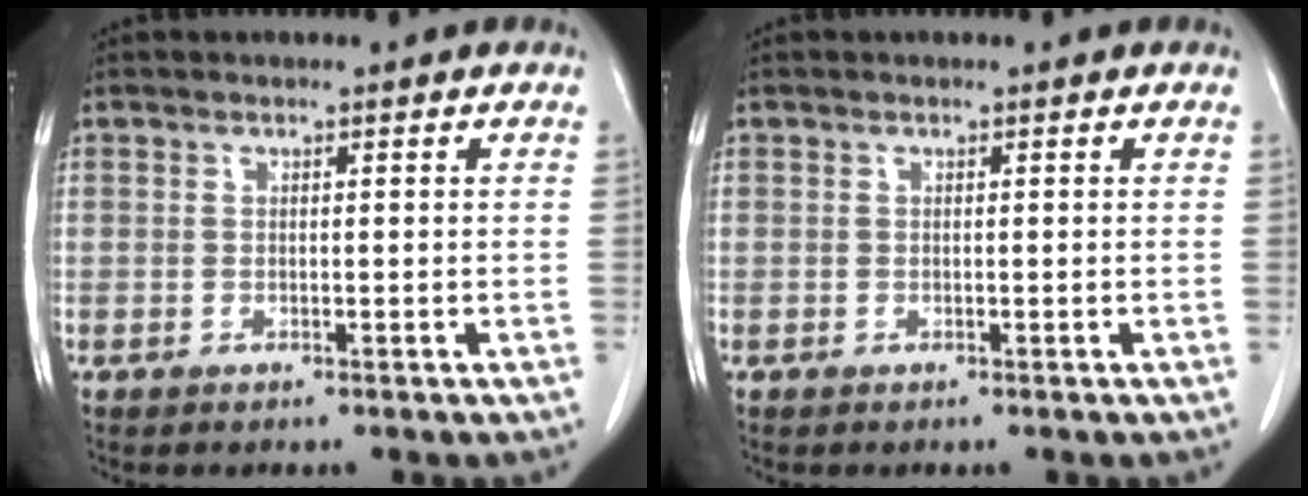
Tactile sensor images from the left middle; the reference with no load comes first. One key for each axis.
{"total": 0.0}